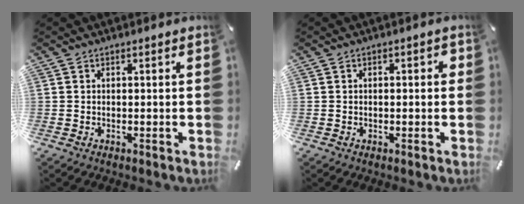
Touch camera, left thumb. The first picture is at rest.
{"total": 1.7, "force": [-0.3, 0.8, 1.5], "torque": [-0.027, 0.005, -0.007]}